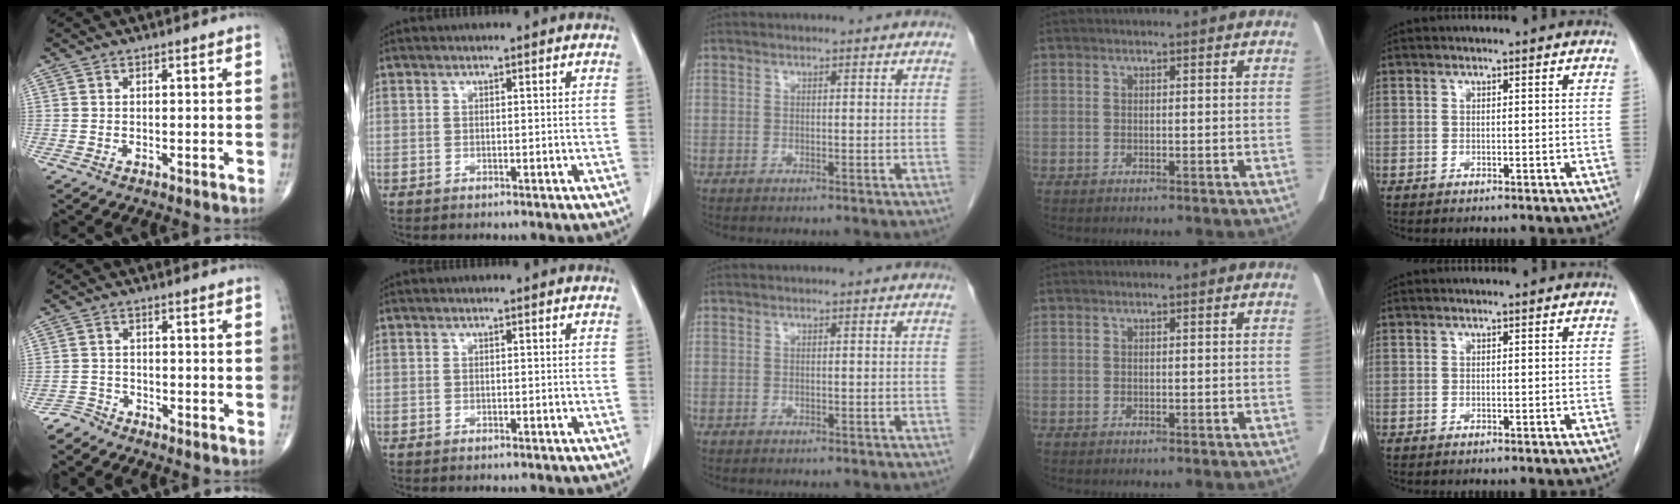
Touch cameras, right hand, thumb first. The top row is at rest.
{"thumb": {"total": 2.6, "force": [-2.5, 0.6, -0.6], "torque": [0.016, -0.004, -0.055]}}